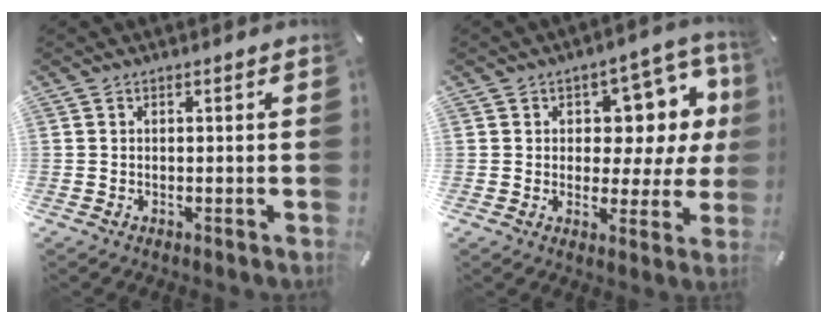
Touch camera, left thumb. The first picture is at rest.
{"total": 10.2, "force": [3.7, 7.3, 6.1], "torque": [-0.072, -0.035, 0.066]}